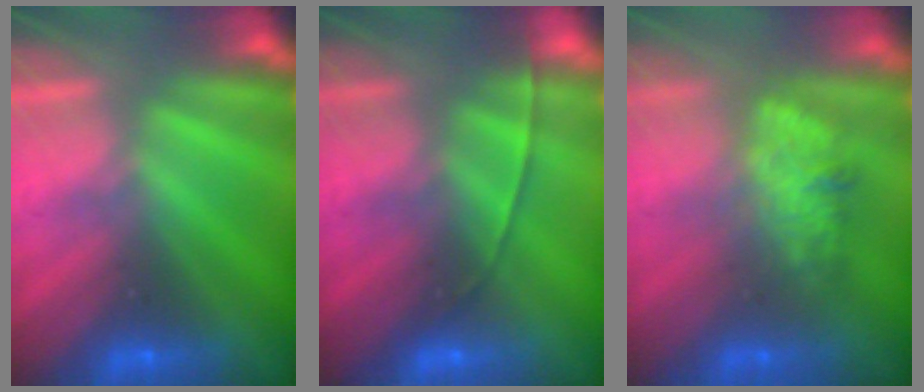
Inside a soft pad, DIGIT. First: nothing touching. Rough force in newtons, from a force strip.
{"total": 1.9}
{"total": 2.7}